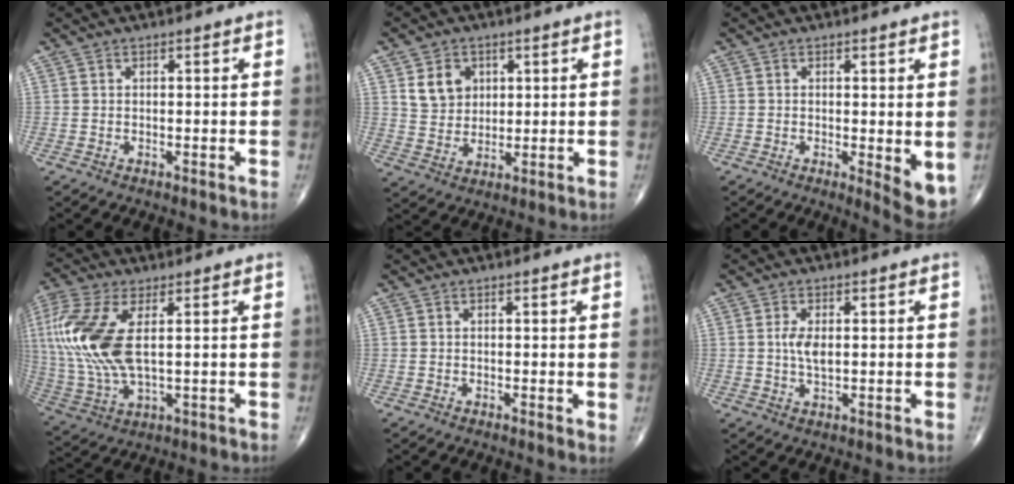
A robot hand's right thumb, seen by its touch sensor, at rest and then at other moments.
{"total": 6.9, "force": [2.6, 5.6, 3.2], "torque": [-0.030, -0.015, 0.052]}
{"total": 5.3, "force": [-0.5, 1.5, 5.1], "torque": [-0.065, -0.015, -0.008]}
{"total": 16.9, "force": [2.8, 7.7, 14.7], "torque": [-0.355, -0.004, 0.059]}
{"total": 0.9, "force": [0.1, 0.2, 0.9], "torque": [-0.013, -0.005, -0.002]}
{"total": 3.8, "force": [0.4, 1.7, 3.4], "torque": [-0.064, -0.005, 0.008]}